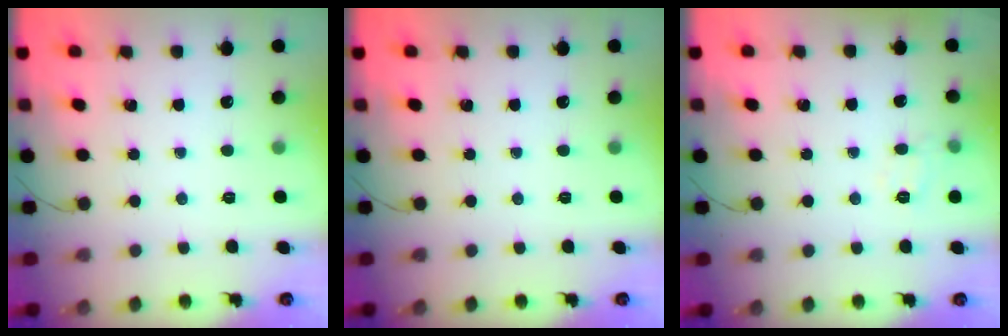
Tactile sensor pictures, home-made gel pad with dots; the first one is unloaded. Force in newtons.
{"total": 0.0}
{"total": 6.6, "press": 6.5, "slide": 1.3}